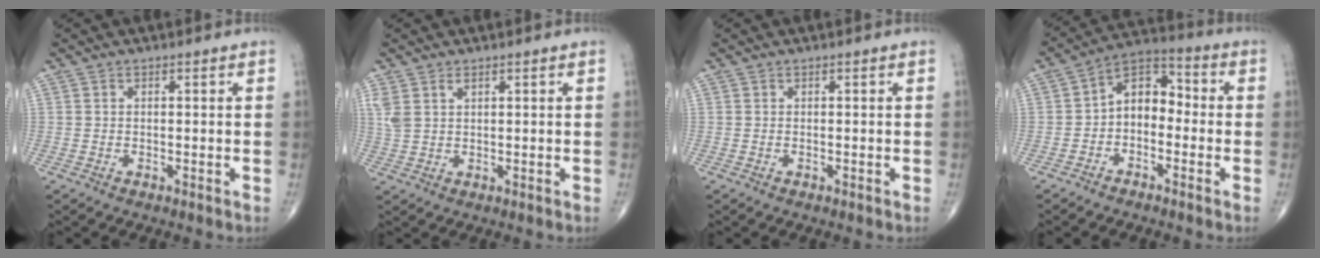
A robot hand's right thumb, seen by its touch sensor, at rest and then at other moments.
{"total": 3.4, "force": [1.7, 1.9, 2.3], "torque": [-0.058, 0.006, 0.043]}
{"total": 0.0}
{"total": 8.4, "force": [-1.7, 5.8, 5.9], "torque": [-0.069, 0.042, -0.049]}